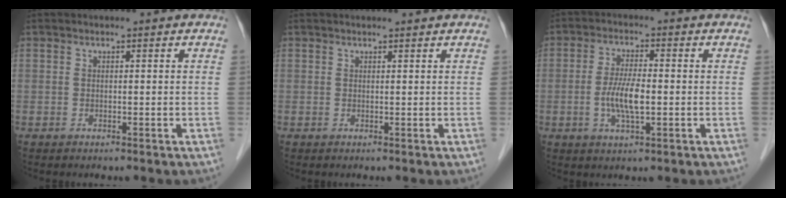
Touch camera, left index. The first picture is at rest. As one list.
[{"total": 1.0, "force": [0.9, 0.0, 0.4], "torque": [-0.007, 0.005, 0.012]}, {"total": 5.9, "force": [-1.5, 1.2, 5.5], "torque": [-0.116, -0.009, -0.028]}]